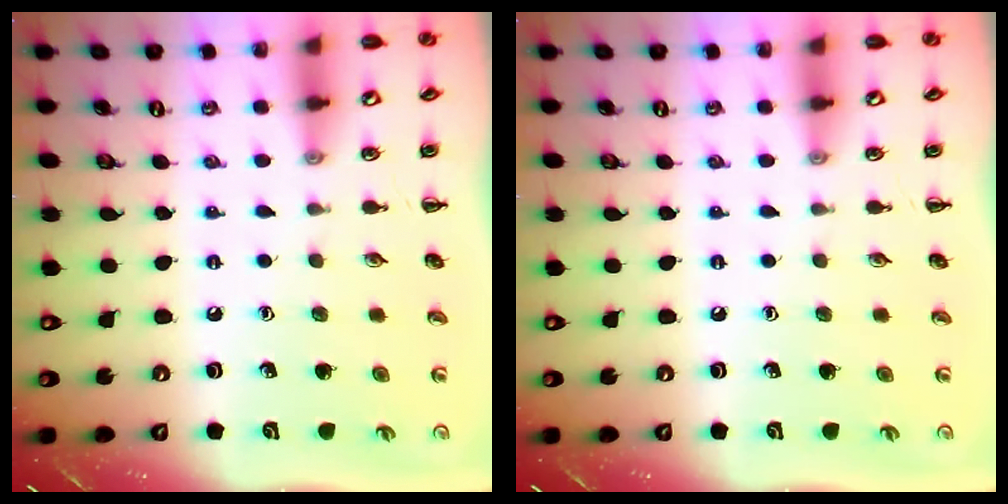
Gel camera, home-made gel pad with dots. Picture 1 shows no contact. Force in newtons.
{"total": 0.0}